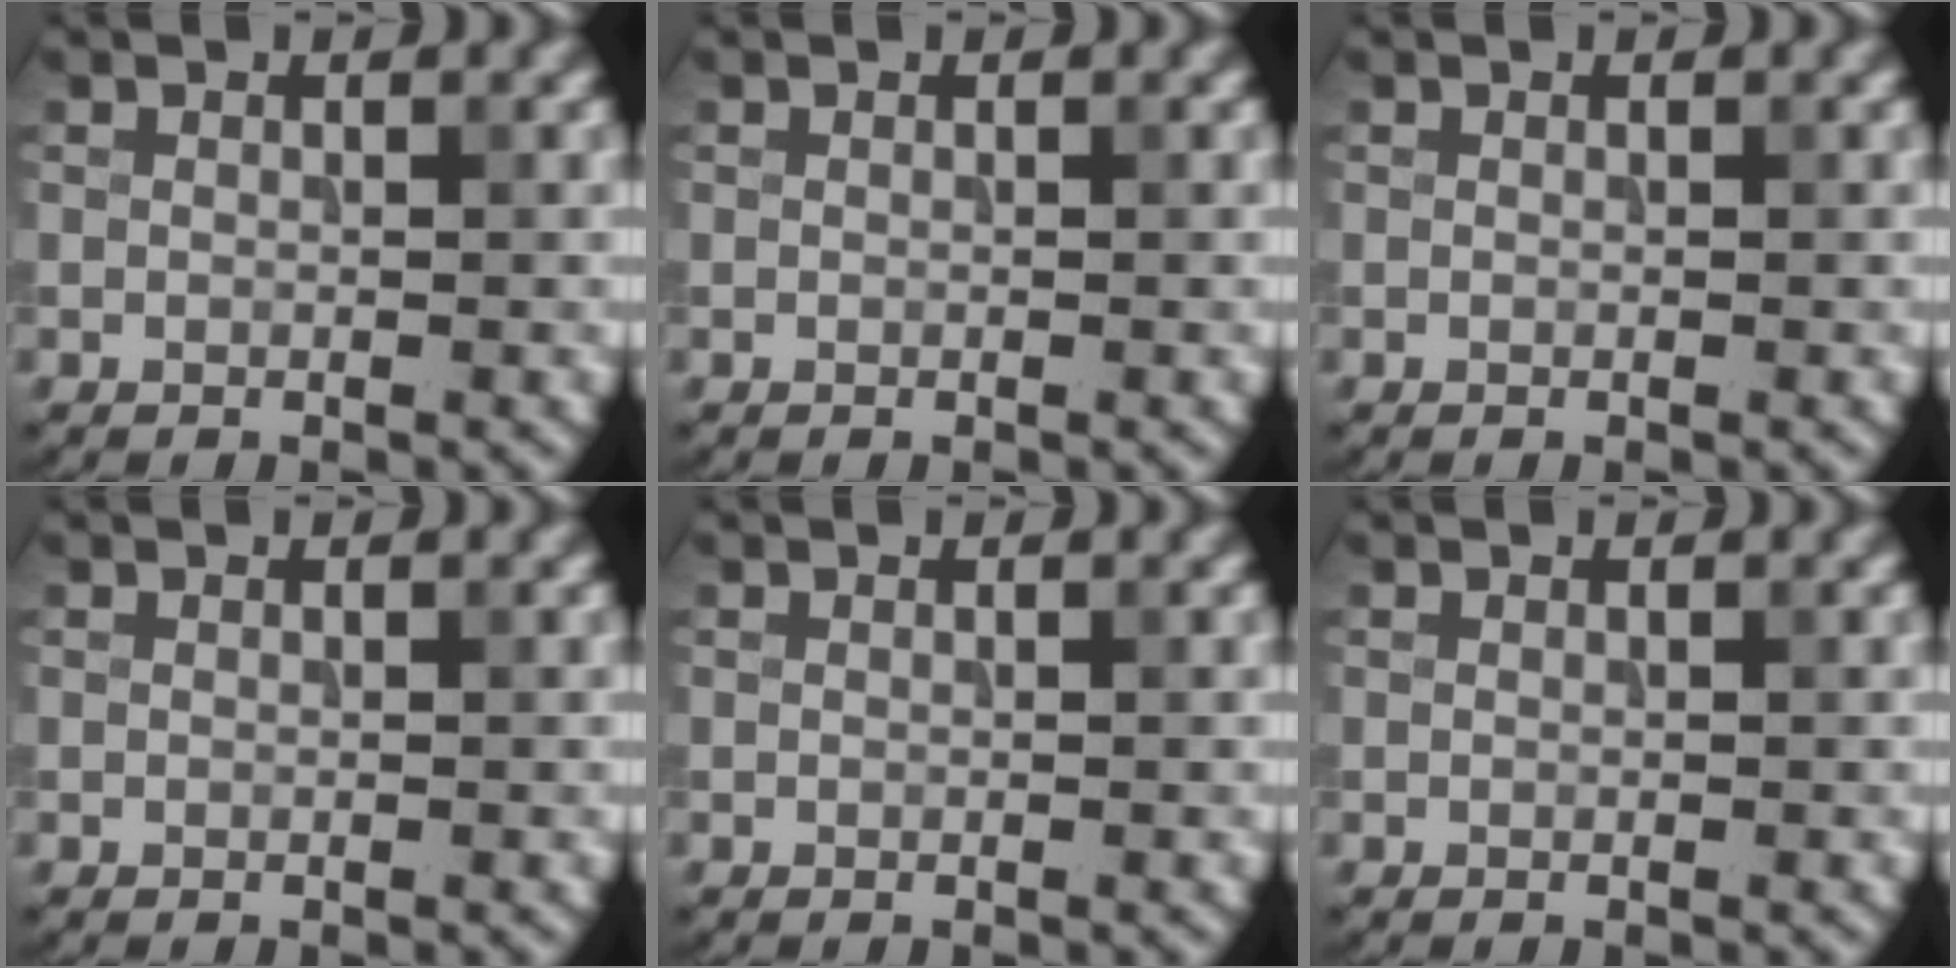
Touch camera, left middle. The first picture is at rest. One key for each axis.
{"total": 0.0}
{"total": 0.0}
{"total": 0.0}
{"total": 0.0}
{"total": 0.0}